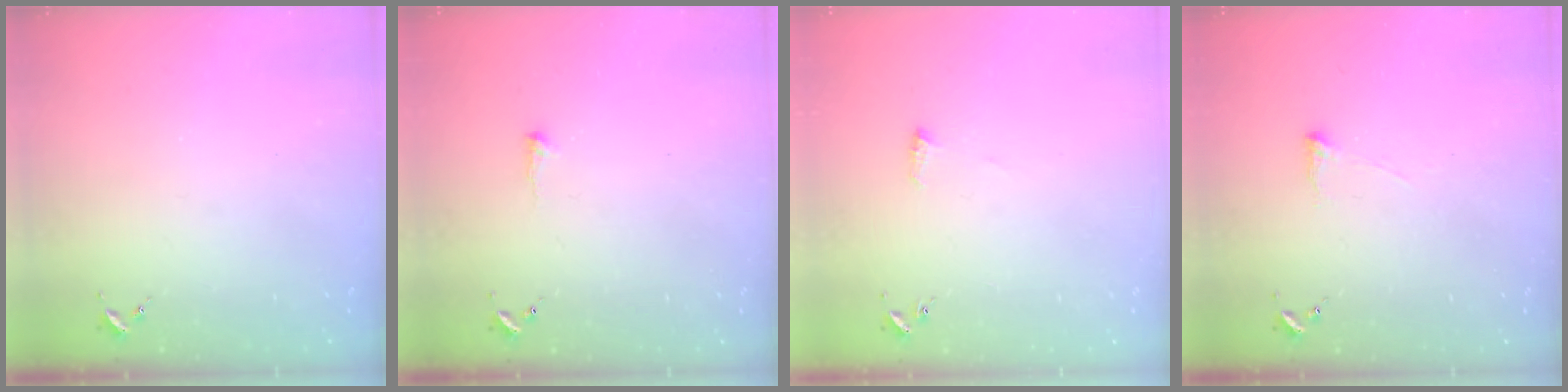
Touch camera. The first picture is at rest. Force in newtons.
{"total": 4.2, "press": 4.1, "slide": 0.8}
{"total": 6.0, "press": 6.0, "slide": 0.7}
{"total": 3.6, "press": 3.6, "slide": 0.5}